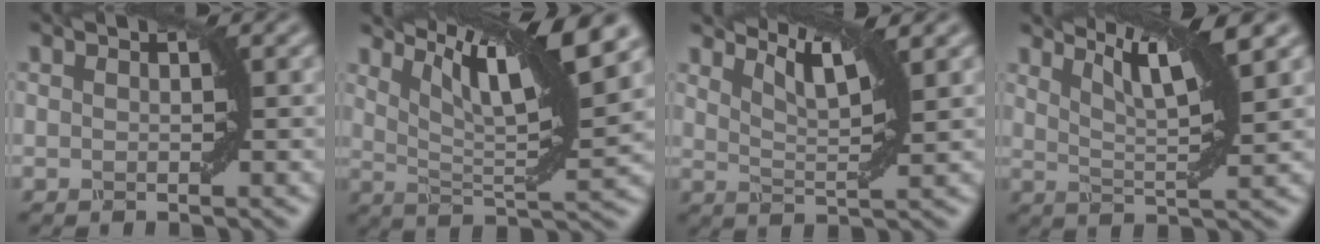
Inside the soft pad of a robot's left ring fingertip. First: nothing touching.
{"total": 10.7, "force": [6.2, 2.2, 8.4], "torque": [-0.129, 0.013, 0.109]}
{"total": 4.4, "force": [3.0, 1.0, 3.1], "torque": [-0.057, 0.007, 0.049]}
{"total": 5.8, "force": [3.5, 1.1, 4.4], "torque": [-0.067, 0.009, 0.065]}